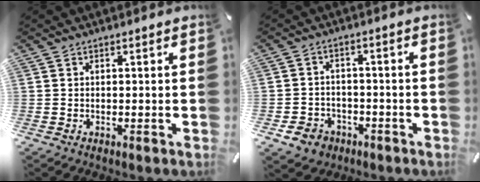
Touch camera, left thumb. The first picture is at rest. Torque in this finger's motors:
{"motor_torque": [0.57, 0.78, 0.54, 0.49, 0.00]}